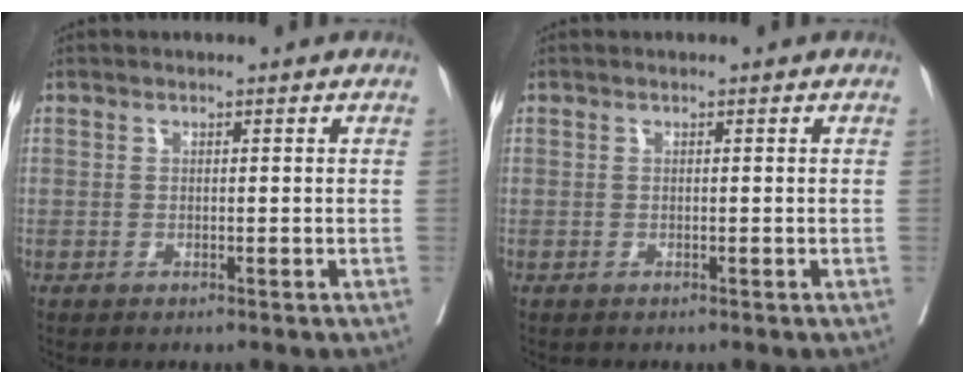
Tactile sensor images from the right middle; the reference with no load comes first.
{"total": 0.0}